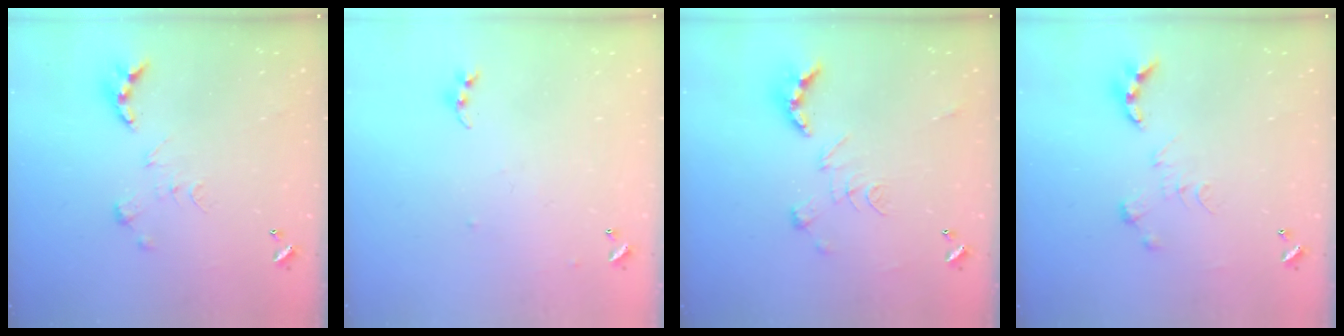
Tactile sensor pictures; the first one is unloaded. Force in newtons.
{"total": 5.1, "press": 5.0, "slide": 0.5}
{"total": 2.5, "press": 2.0, "slide": 1.5}
{"total": 0.0}